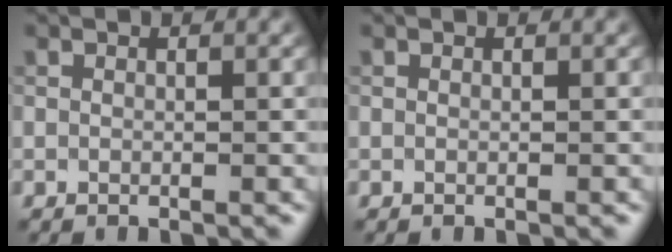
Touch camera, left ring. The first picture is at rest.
{"total": 0.0}